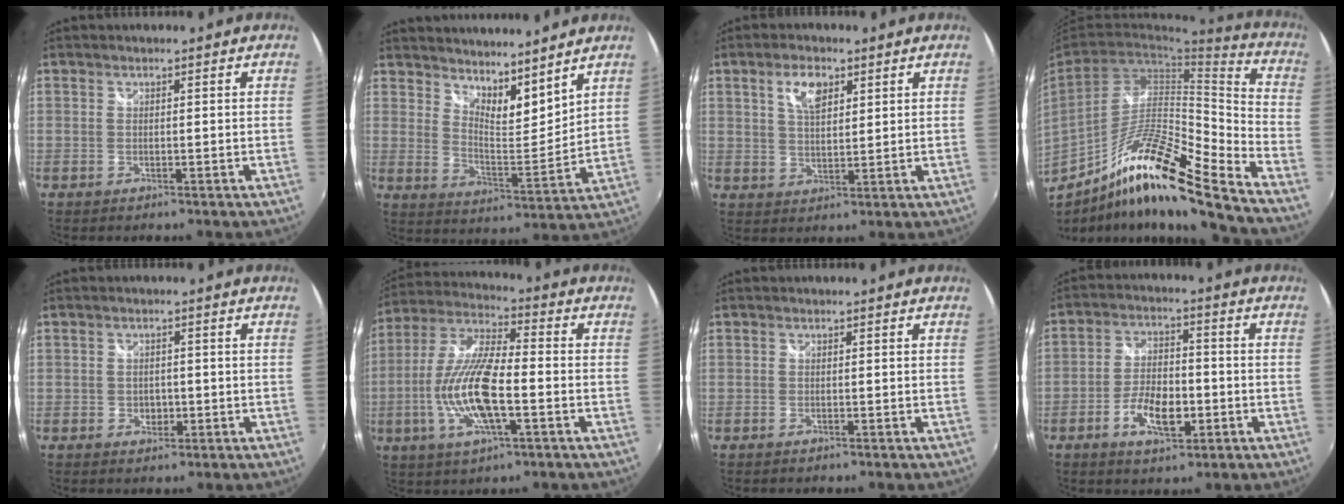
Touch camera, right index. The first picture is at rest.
{"total": 9.7, "force": [8.3, 2.5, 4.5], "torque": [-0.061, -0.014, 0.139]}
{"total": 5.7, "force": [2.8, 2.8, 4.2], "torque": [-0.072, 0.008, 0.052]}
{"total": 20.4, "force": [-13.5, 1.7, 15.1], "torque": [-0.251, -0.016, -0.242]}
{"total": 2.8, "force": [-0.8, 2.3, 1.4], "torque": [-0.024, 0.002, -0.011]}
{"total": 15.1, "force": [-3.9, 4.4, 13.9], "torque": [-0.283, -0.005, -0.076]}
{"total": 0.5, "force": [-0.5, 0.2, 0.2], "torque": [-0.004, -0.004, -0.011]}
{"total": 8.9, "force": [-3.4, 4.2, 7.1], "torque": [-0.144, 0.003, -0.057]}